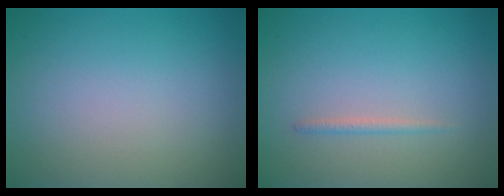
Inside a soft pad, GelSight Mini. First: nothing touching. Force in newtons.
{"total": 0.8, "press": 0.8, "slide": 0.0}